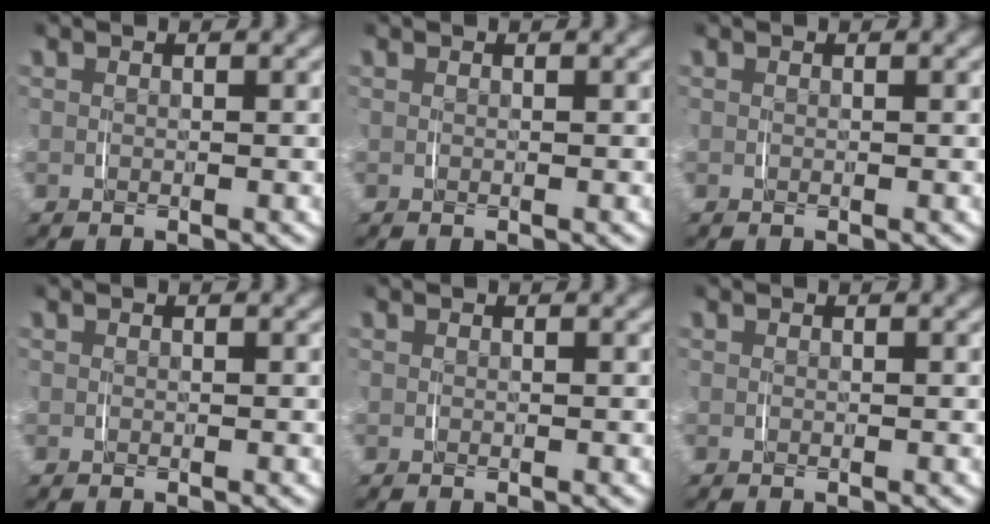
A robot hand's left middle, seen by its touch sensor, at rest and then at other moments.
{"total": 0.0}
{"total": 0.0}
{"total": 0.0}
{"total": 0.0}
{"total": 0.0}